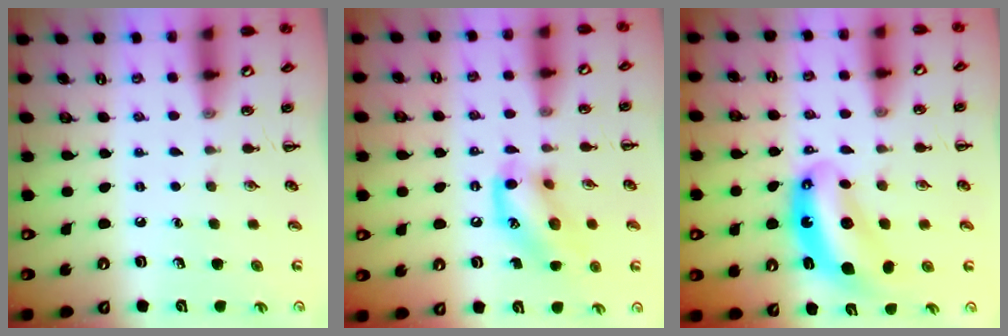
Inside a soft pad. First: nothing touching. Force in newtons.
{"total": 13.9, "press": 13.7, "slide": 2.3}
{"total": 7.6, "press": 7.3, "slide": 2.0}